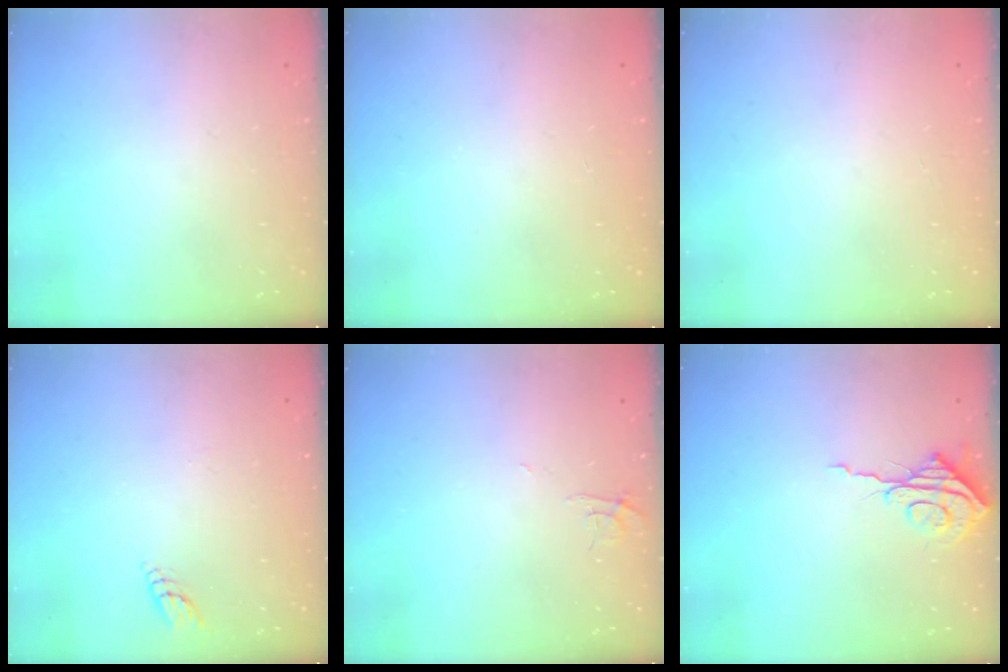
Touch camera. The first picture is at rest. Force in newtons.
{"total": 0.0}
{"total": 0.0}
{"total": 3.4, "press": 3.3, "slide": 0.3}
{"total": 4.5, "press": 4.5, "slide": 0.3}
{"total": 8.3, "press": 8.3, "slide": 0.6}